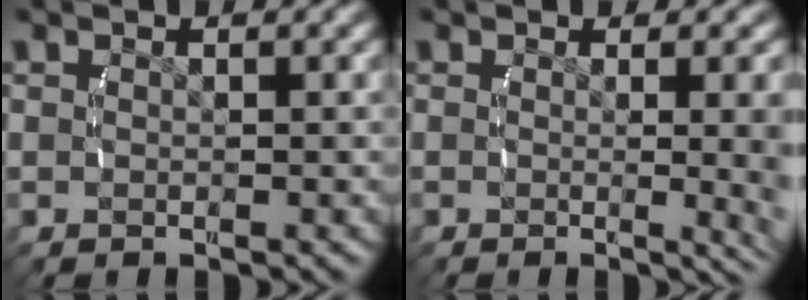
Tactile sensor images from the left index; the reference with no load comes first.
{"total": 4.5, "force": [-0.2, 0.8, 4.4], "torque": [-0.040, -0.001, -0.007]}